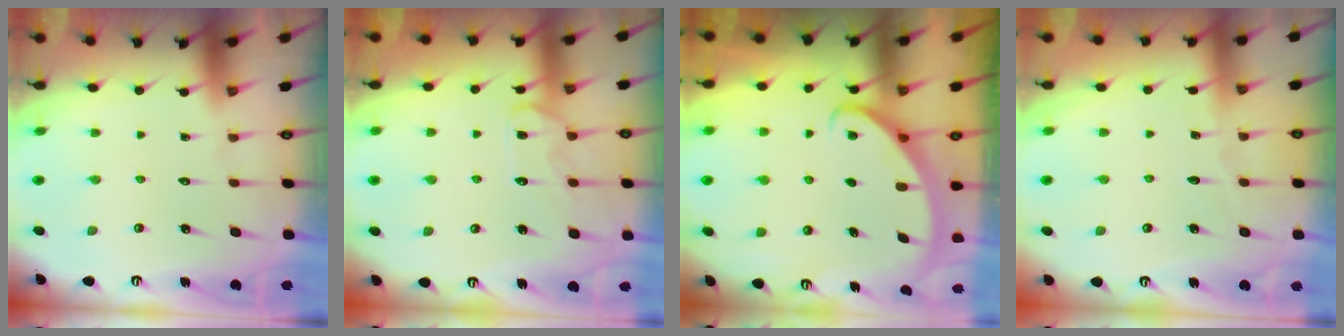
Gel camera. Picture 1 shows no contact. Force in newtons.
{"total": 11.1, "press": 11.0, "slide": 0.9}
{"total": 3.0, "press": 3.0, "slide": 0.3}
{"total": 3.4, "press": 3.4, "slide": 0.3}